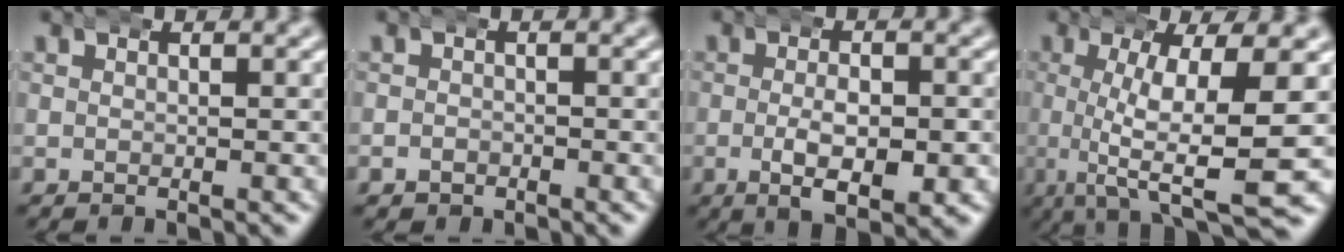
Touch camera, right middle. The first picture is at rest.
{"total": 1.3, "force": [-0.7, 1.1, -0.1], "torque": [-0.005, -0.009, -0.008]}
{"total": 5.7, "force": [-1.1, 2.4, 5.1], "torque": [-0.073, -0.002, -0.019]}
{"total": 9.4, "force": [-3.0, 2.5, 8.6], "torque": [-0.145, -0.022, -0.034]}